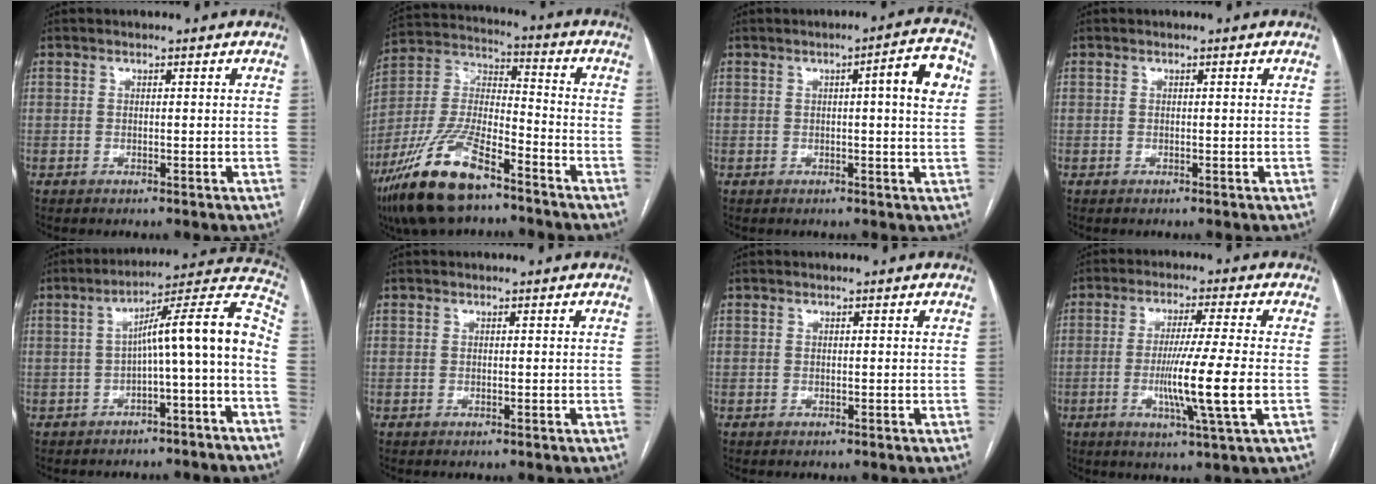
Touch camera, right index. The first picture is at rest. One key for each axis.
{"total": 17.3, "fx": -11.5, "fy": 5.1, "fz": 11.9, "tx": -0.263, "ty": -0.011, "tz": -0.214}
{"total": 6.3, "fx": 1.4, "fy": 0.3, "fz": 6.1, "tx": -0.080, "ty": 0.009, "tz": 0.013}
{"total": 0.0}
{"total": 12.3, "fx": -2.9, "fy": 0.3, "fz": 12.0, "tx": -0.163, "ty": 0.045, "tz": -0.043}
{"total": 0.0}
{"total": 0.0}
{"total": 10.3, "fx": -2.0, "fy": -1.3, "fz": 10.0, "tx": -0.183, "ty": -0.022, "tz": -0.037}